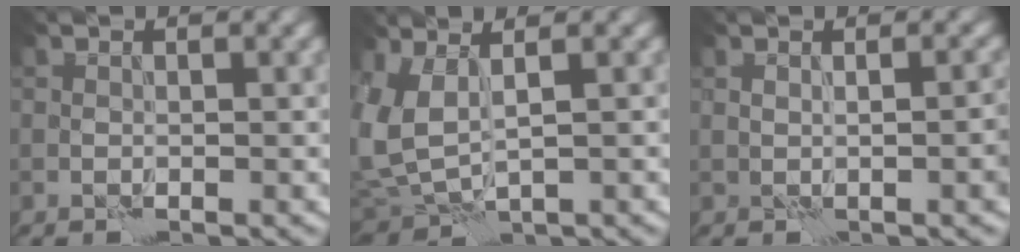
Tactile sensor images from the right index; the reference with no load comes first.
{"total": 4.7, "force": [1.0, 2.2, 4.1], "torque": [-0.104, -0.011, 0.022]}
{"total": 2.3, "force": [-0.1, 0.4, 2.3], "torque": [-0.036, -0.005, 0.001]}